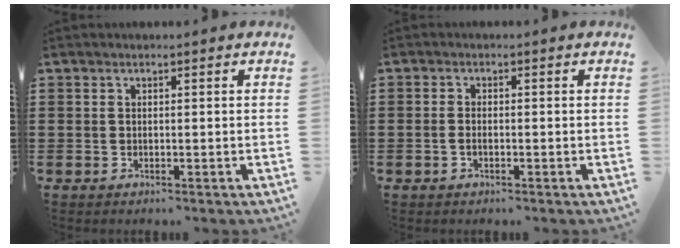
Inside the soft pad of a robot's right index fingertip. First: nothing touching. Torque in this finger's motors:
{"motor_torque": [0.07, 0.28, -0.05, -0.01]}